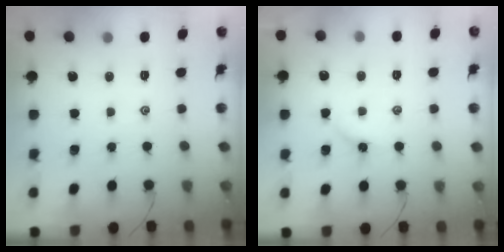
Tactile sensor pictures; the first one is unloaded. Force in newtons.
{"total": 2.5, "press": 2.4, "slide": 0.6}